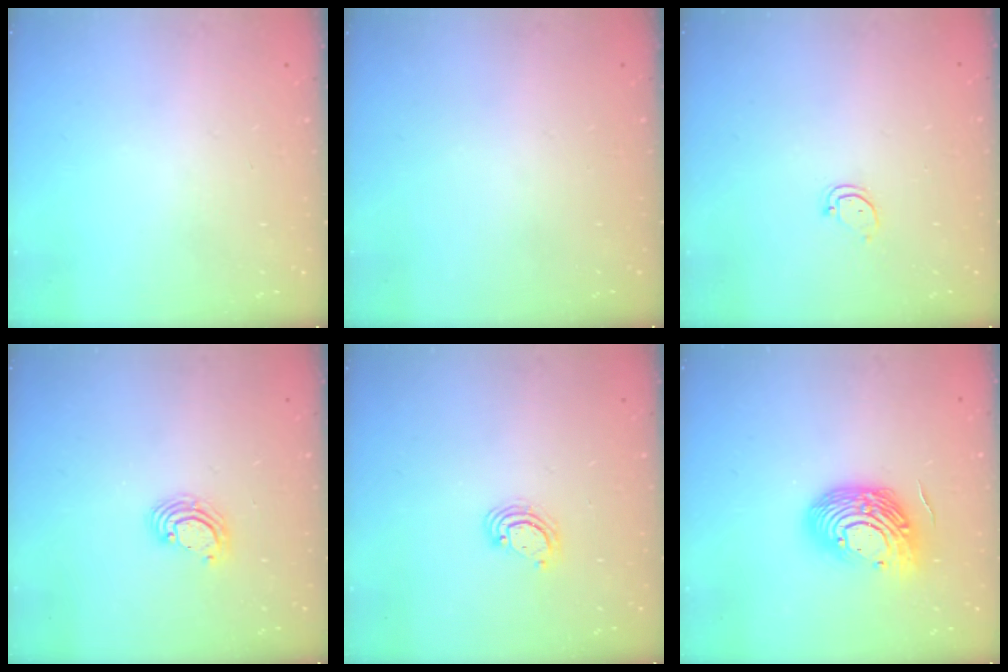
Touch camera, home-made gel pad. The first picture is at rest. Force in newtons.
{"total": 0.0}
{"total": 3.5, "press": 3.5, "slide": 0.4}
{"total": 3.6, "press": 3.6, "slide": 0.2}
{"total": 4.0, "press": 4.0, "slide": 0.3}
{"total": 15.4, "press": 15.3, "slide": 1.4}